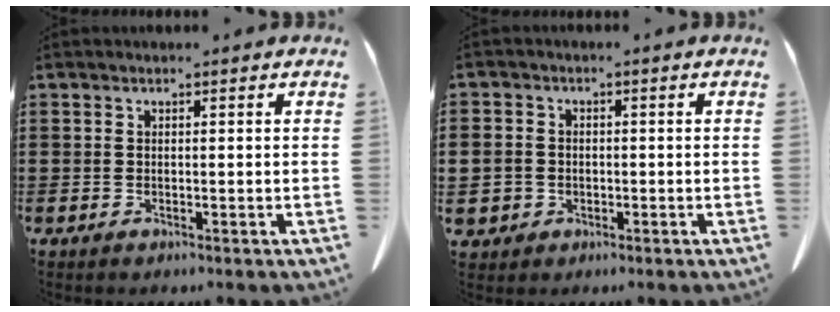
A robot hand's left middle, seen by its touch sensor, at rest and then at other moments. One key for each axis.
{"total": 2.8, "fx": -0.7, "fy": 2.7, "fz": 0.4, "tx": -0.027, "ty": 0.001, "tz": -0.019}